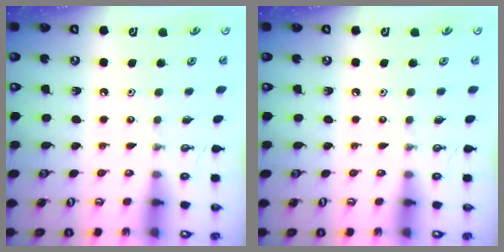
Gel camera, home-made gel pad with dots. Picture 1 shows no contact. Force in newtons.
{"total": 0.0}